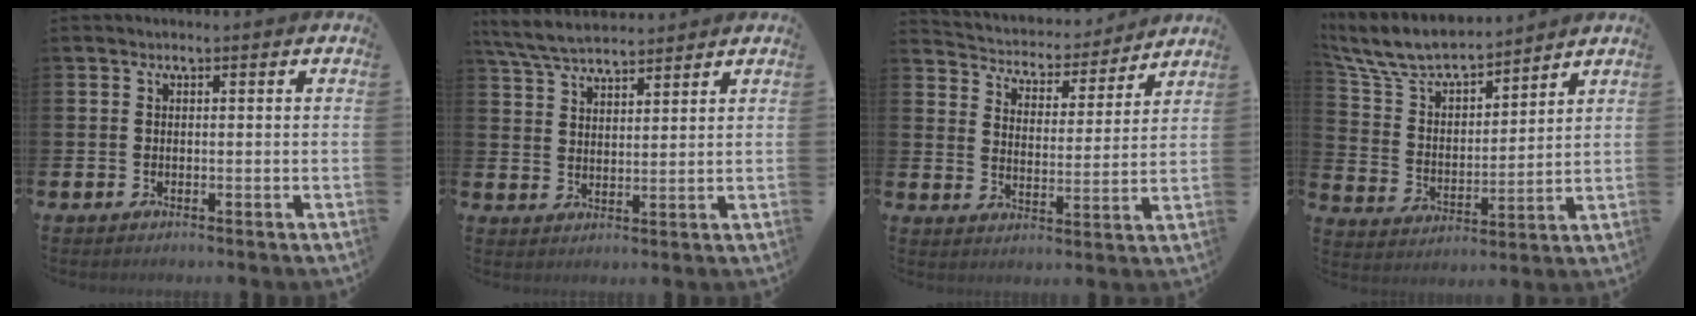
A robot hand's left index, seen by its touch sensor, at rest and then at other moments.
{"total": 5.7, "force": [5.4, 1.0, 1.5], "torque": [-0.052, -0.017, 0.101]}
{"total": 4.4, "force": [4.2, 1.5, 0.1], "torque": [-0.034, -0.038, 0.066]}
{"total": 8.8, "force": [7.9, 2.3, 3.0], "torque": [-0.100, -0.051, 0.141]}